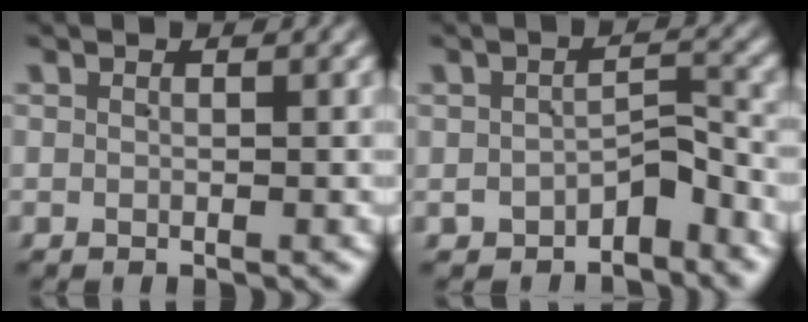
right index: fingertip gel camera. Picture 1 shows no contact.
{"total": 3.2, "force": [-2.5, 1.7, 1.0], "torque": [0.004, -0.006, -0.034]}